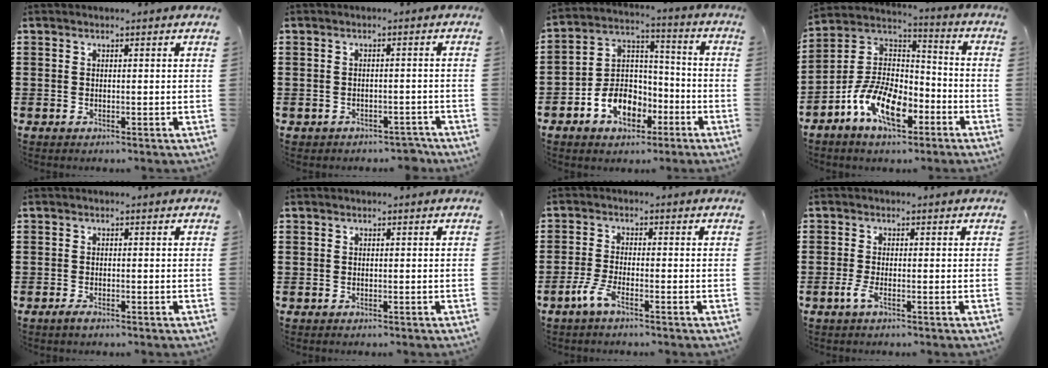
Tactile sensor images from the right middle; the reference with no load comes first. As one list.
[{"total": 2.1, "force": [-2.0, 0.7, 0.0], "torque": [-0.007, 0.001, -0.044]}, {"total": 8.3, "force": [-4.5, 6.0, 3.6], "torque": [-0.088, 0.018, -0.086]}, {"total": 11.5, "force": [-6.6, 5.7, 7.6], "torque": [-0.174, 0.004, -0.131]}, {"total": 1.2, "force": [-0.9, 0.4, 0.7], "torque": [-0.015, -0.002, -0.017]}, {"total": 0.9, "force": [-0.5, 0.7, 0.0], "torque": [-0.001, 0.003, -0.012]}, {"total": 3.8, "force": [-2.6, 0.7, 2.7], "torque": [-0.074, -0.005, -0.056]}, {"total": 2.1, "force": [-1.1, 0.5, 1.8], "torque": [-0.054, -0.008, -0.028]}]